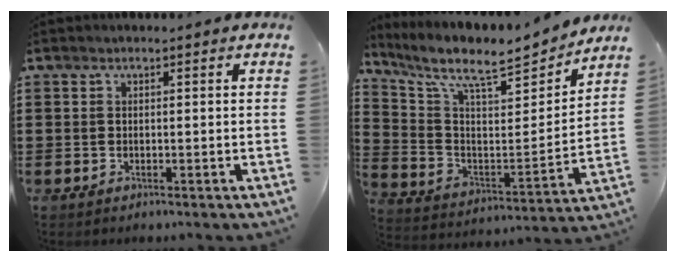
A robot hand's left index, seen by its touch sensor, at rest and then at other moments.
{"total": 9.1, "force": [7.7, 1.8, 4.5], "torque": [-0.110, -0.063, 0.123]}